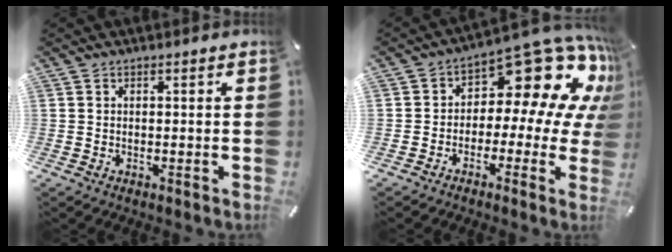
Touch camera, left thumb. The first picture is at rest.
{"total": 16.6, "force": [8.6, 8.6, 11.3], "torque": [-0.147, -0.072, 0.138]}